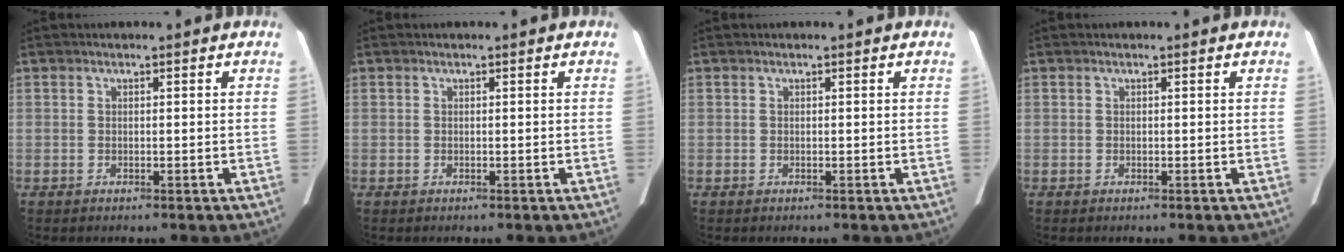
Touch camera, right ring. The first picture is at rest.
{"total": 0.0}
{"total": 0.0}
{"total": 0.0}